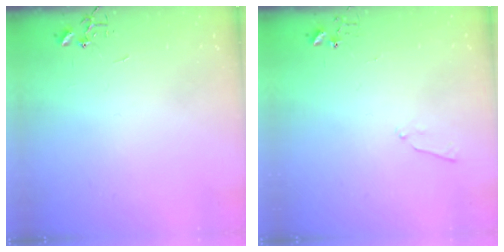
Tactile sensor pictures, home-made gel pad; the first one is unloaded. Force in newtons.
{"total": 5.0, "press": 5.0, "slide": 0.7}